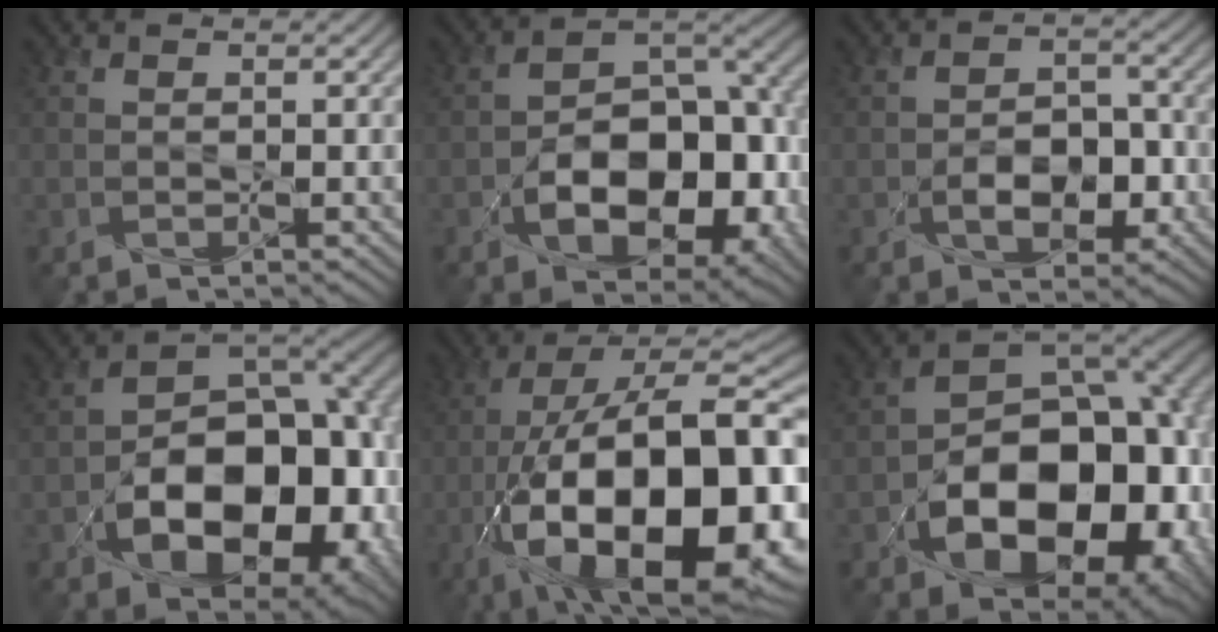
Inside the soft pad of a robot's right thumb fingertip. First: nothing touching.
{"total": 13.4, "force": [-4.1, 8.2, 9.8], "torque": [-0.151, -0.021, -0.064]}
{"total": 5.7, "force": [-1.9, 3.6, 4.0], "torque": [-0.062, -0.005, -0.031]}
{"total": 16.7, "force": [-4.4, 10.5, 12.2], "torque": [-0.162, -0.032, -0.067]}
{"total": 23.1, "force": [-7.5, 10.4, 19.3], "torque": [-0.331, -0.035, -0.100]}
{"total": 18.5, "force": [-5.1, 12.0, 13.2], "torque": [-0.178, -0.046, -0.068]}